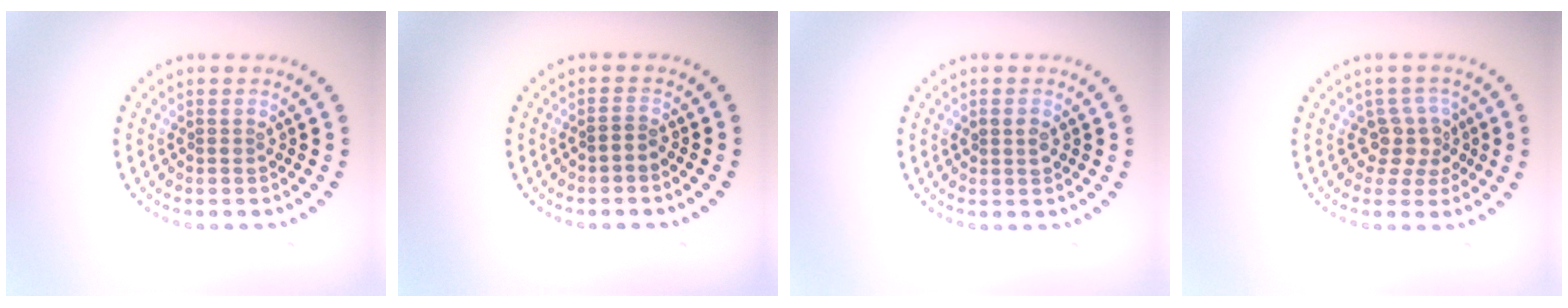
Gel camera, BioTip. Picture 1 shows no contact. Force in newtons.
{"total": 0.6, "press": 0.4, "slide": 0.5}
{"total": 1.4, "press": 1.4, "slide": 0.3}
{"total": 3.0, "press": 2.4, "slide": 1.8}